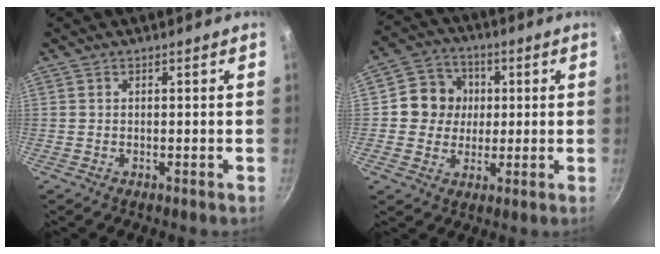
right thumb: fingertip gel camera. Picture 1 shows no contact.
{"total": 9.6, "force": [0.7, 9.0, 3.4], "torque": [-0.013, 0.011, 0.004]}